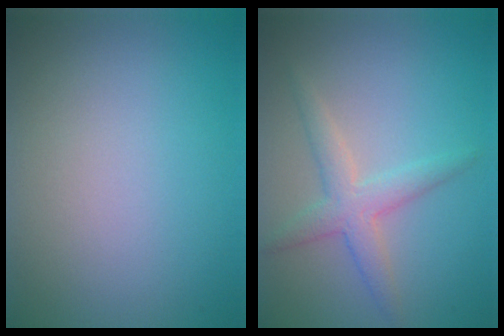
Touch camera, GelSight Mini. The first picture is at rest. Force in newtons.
{"total": 3.0, "press": 3.0, "slide": 0.1}